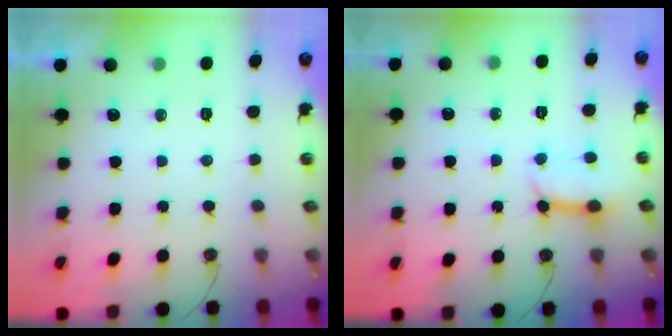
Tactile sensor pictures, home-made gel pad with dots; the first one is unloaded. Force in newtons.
{"total": 8.0, "press": 7.9, "slide": 1.0}